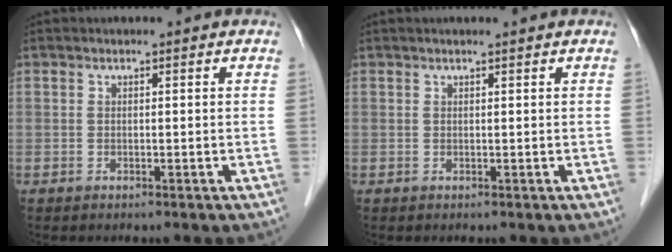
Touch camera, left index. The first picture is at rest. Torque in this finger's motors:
{"motor_torque": [0.25, -0.15, 0.02, 0.02]}